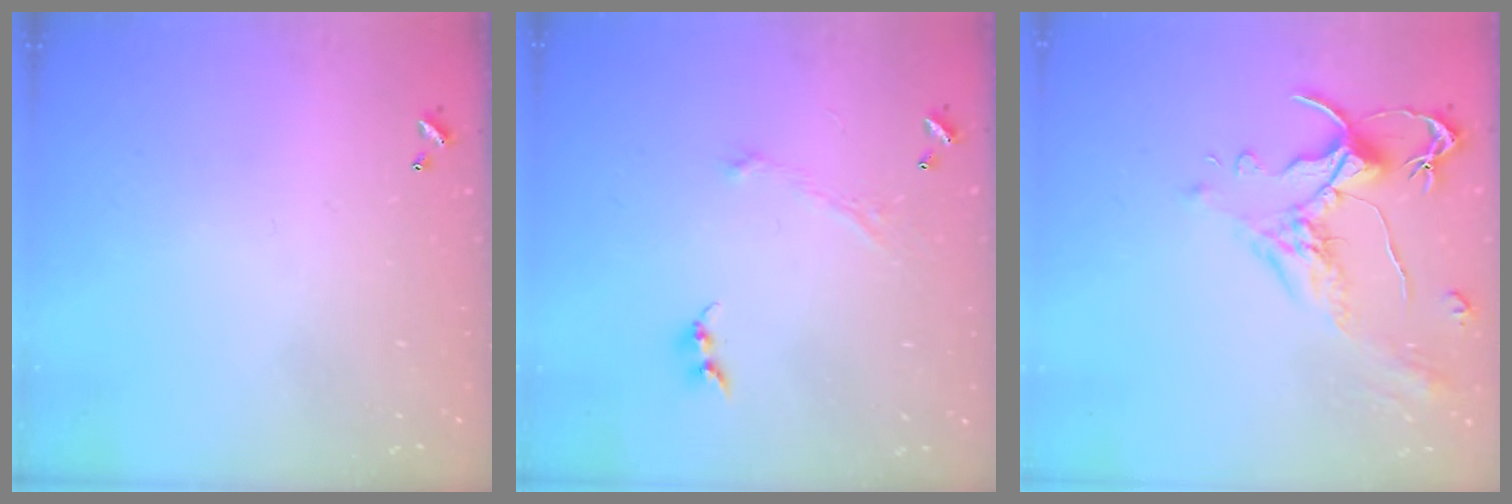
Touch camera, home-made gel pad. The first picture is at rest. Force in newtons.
{"total": 1.1, "press": 1.0, "slide": 0.6}
{"total": 1.6, "press": 1.1, "slide": 1.1}